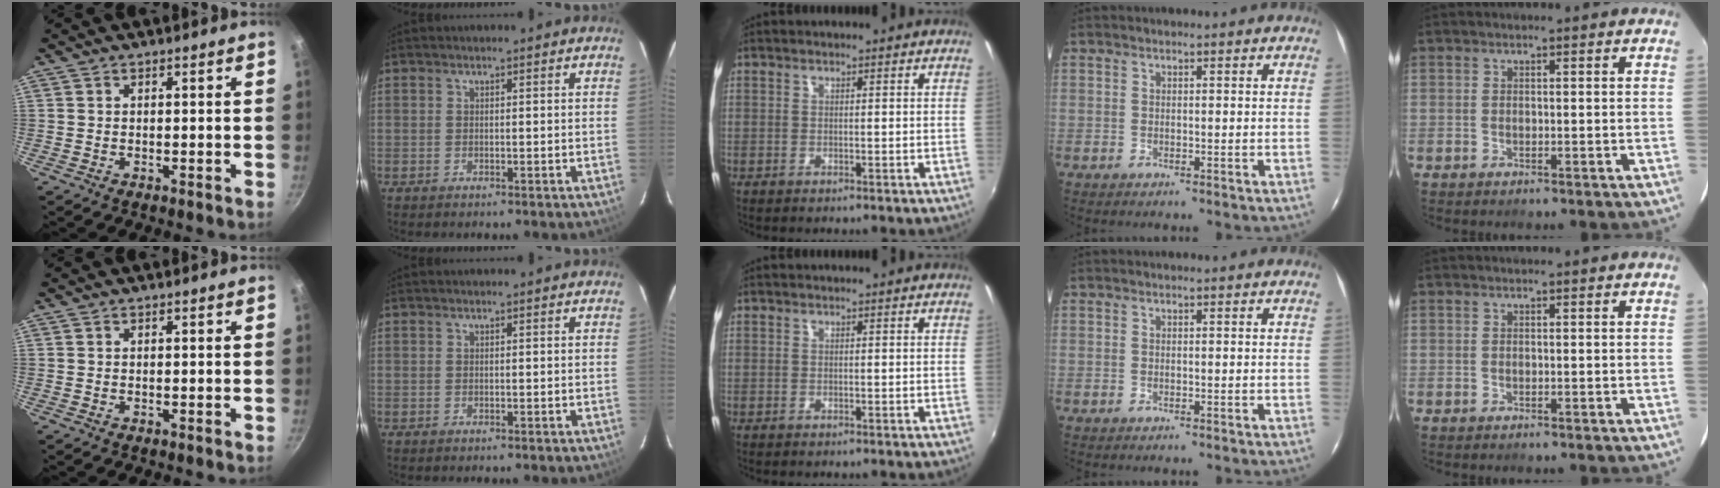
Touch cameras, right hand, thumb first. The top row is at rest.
{}